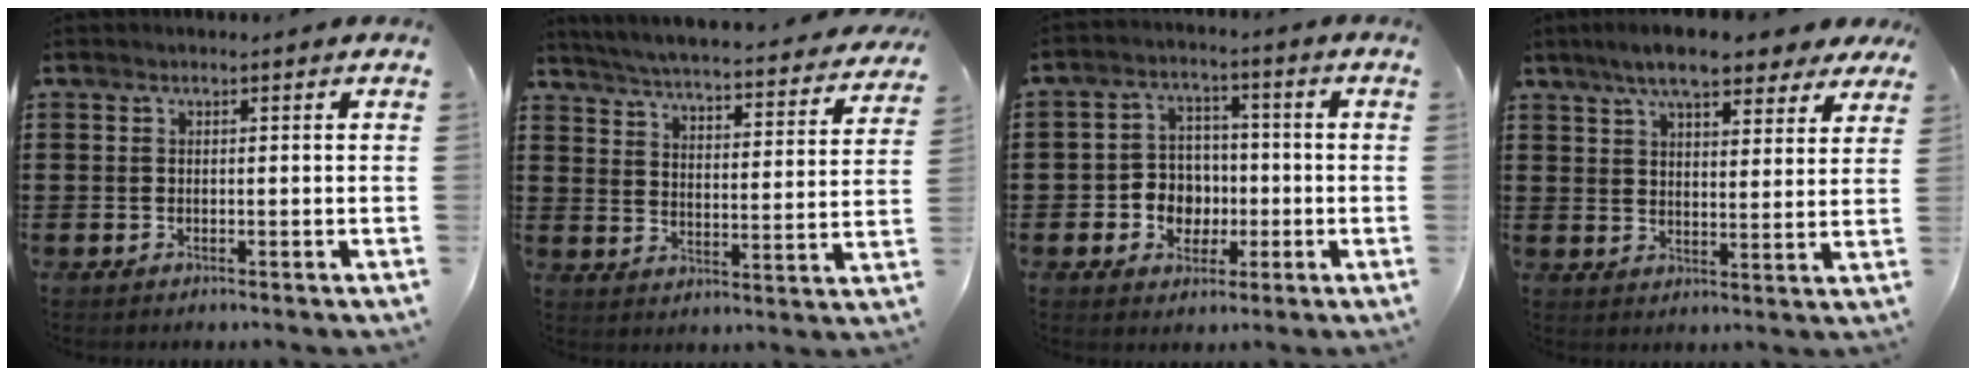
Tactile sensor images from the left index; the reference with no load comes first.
{"total": 4.6, "force": [4.4, -0.5, 1.2], "torque": [-0.047, -0.040, 0.070]}
{"total": 5.7, "force": [-1.2, 5.2, 1.8], "torque": [-0.043, 0.015, -0.023]}
{"total": 8.5, "force": [7.0, 1.7, 4.5], "torque": [-0.099, -0.011, 0.129]}